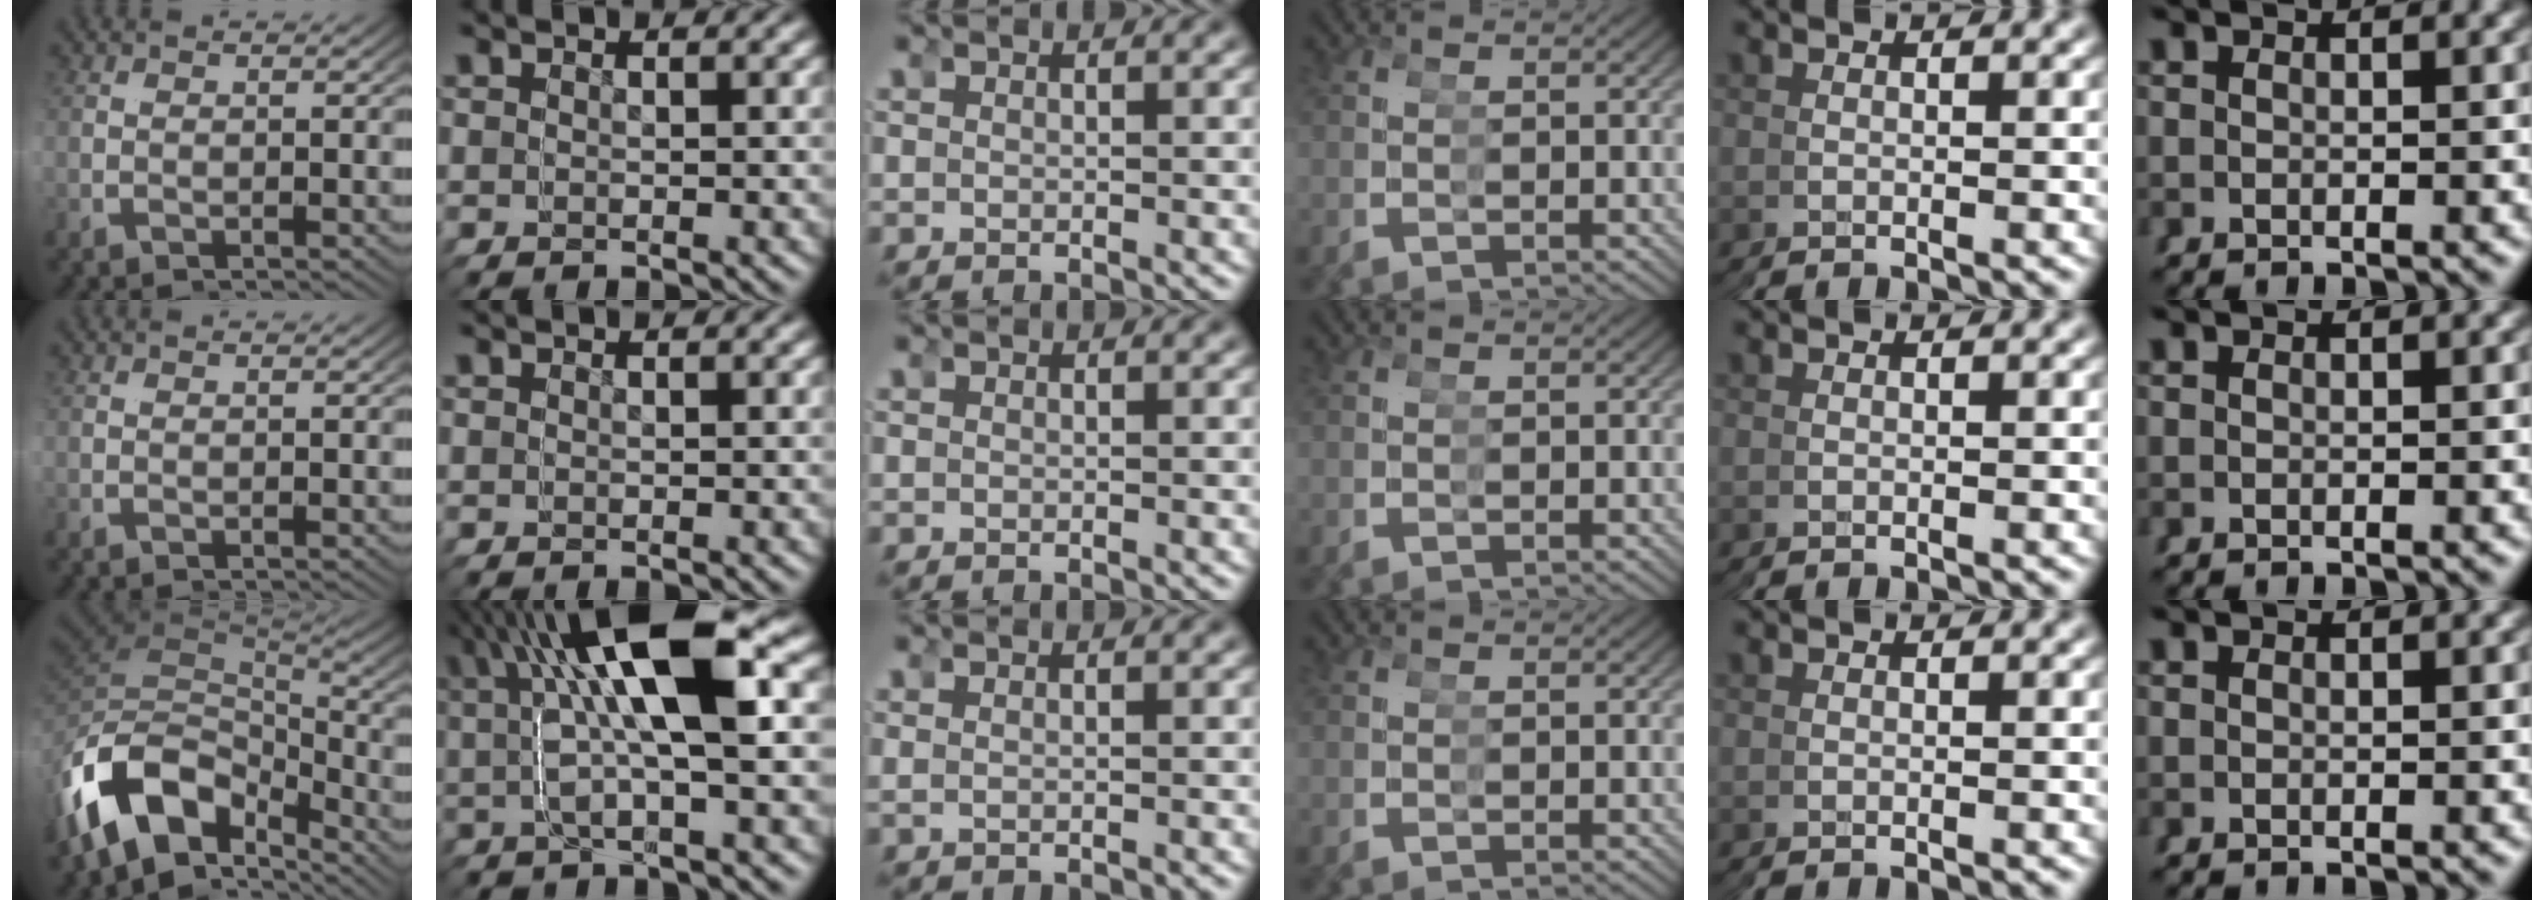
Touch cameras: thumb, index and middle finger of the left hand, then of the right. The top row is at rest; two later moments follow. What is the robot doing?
{"motion": "grasp_and_lifting", "object": "toy banana"}